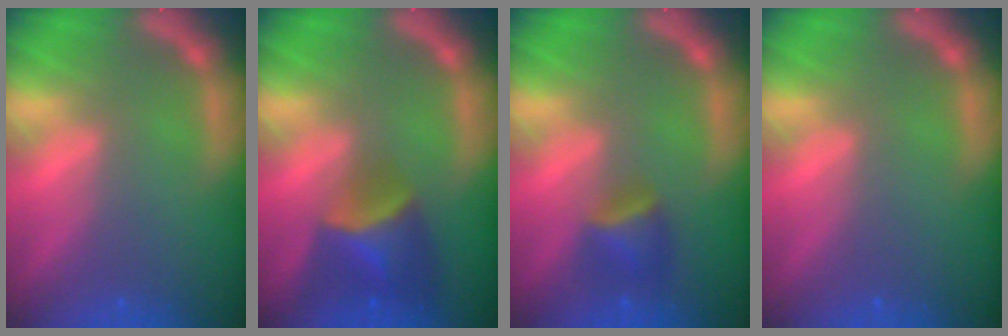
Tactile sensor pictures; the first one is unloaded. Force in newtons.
{"total": 5.5}
{"total": 2.9}
{"total": 0.0}